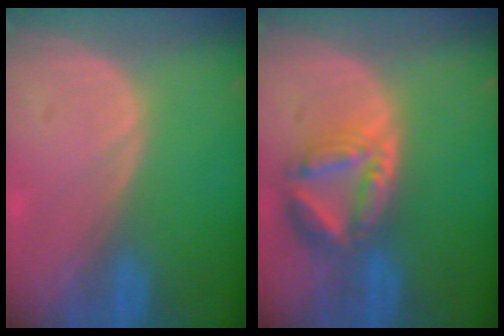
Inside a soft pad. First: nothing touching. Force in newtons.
{"total": 7.9, "press": 7.0, "slide": 3.8}